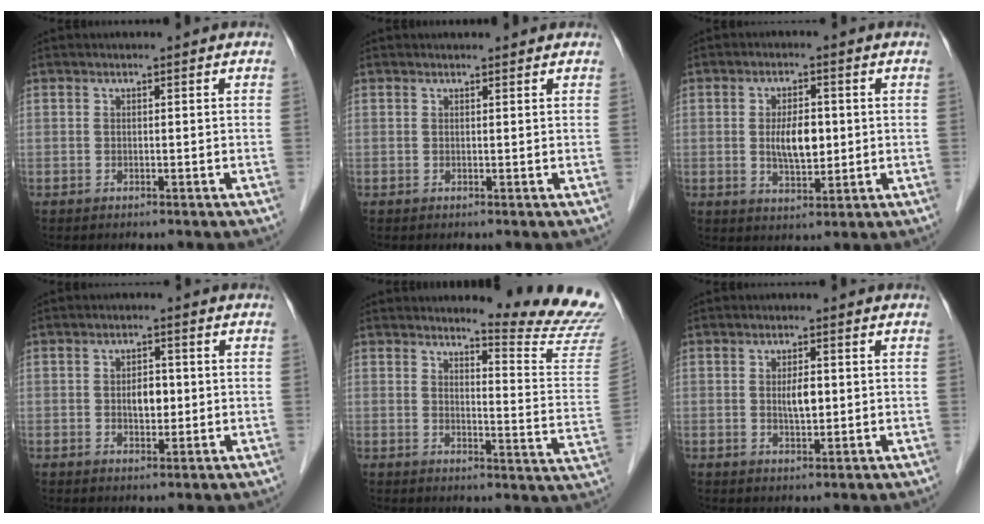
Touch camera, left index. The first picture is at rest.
{"total": 2.3, "force": [2.2, 0.5, 0.7], "torque": [-0.012, 0.012, 0.022]}
{"total": 5.7, "force": [0.0, 2.5, 5.1], "torque": [-0.094, -0.003, 0.004]}
{"total": 3.3, "force": [-0.3, 1.9, 2.7], "torque": [-0.041, 0.002, -0.002]}
{"total": 12.8, "force": [12.6, -1.5, 1.9], "torque": [-0.016, -0.135, 0.129]}
{"total": 2.9, "force": [0.0, 1.1, 2.7], "torque": [-0.048, -0.004, 0.001]}